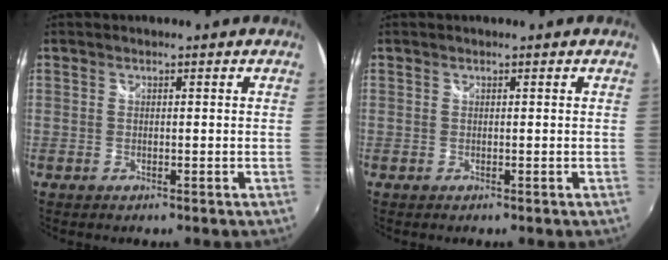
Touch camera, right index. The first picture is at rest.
{"total": 0.0}